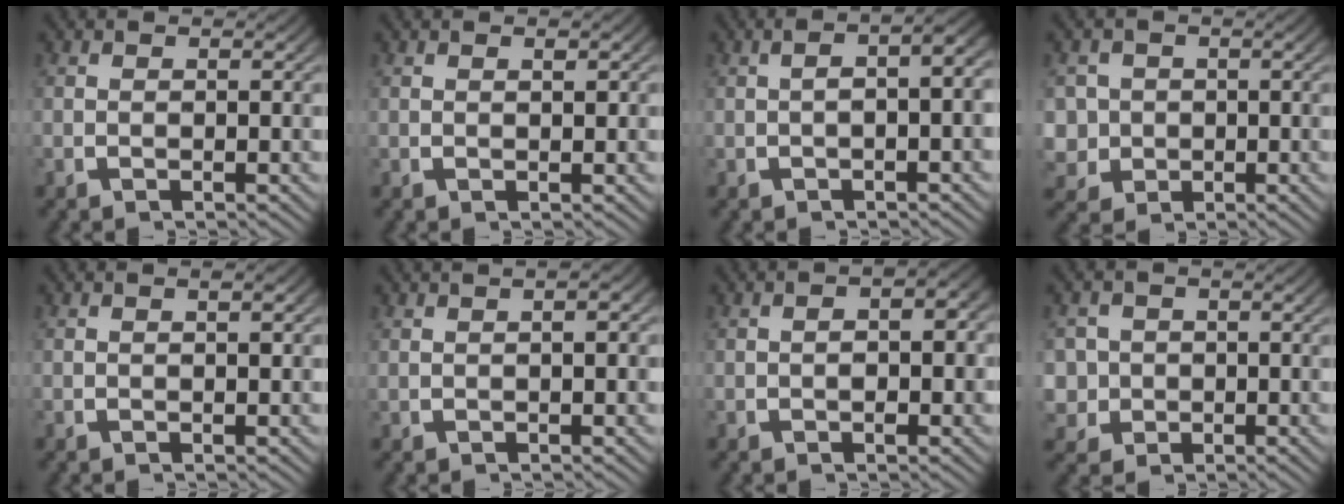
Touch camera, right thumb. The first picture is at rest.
{"total": 0.6, "force": [0.3, 0.1, 0.5], "torque": [-0.006, -0.001, 0.009]}
{"total": 4.8, "force": [0.4, 1.8, 4.4], "torque": [-0.054, 0.022, 0.001]}
{"total": 7.0, "force": [-1.0, 6.3, 2.7], "torque": [-0.067, -0.030, -0.008]}
{"total": 0.8, "force": [0.3, 0.1, 0.8], "torque": [-0.011, 0.001, 0.007]}
{"total": 2.3, "force": [0.9, 0.6, 2.0], "torque": [-0.021, 0.009, 0.016]}
{"total": 2.6, "force": [-0.2, 1.5, 2.1], "torque": [-0.028, -0.008, 0.004]}
{"total": 5.9, "force": [-0.8, 5.5, 2.2], "torque": [-0.052, -0.027, -0.006]}